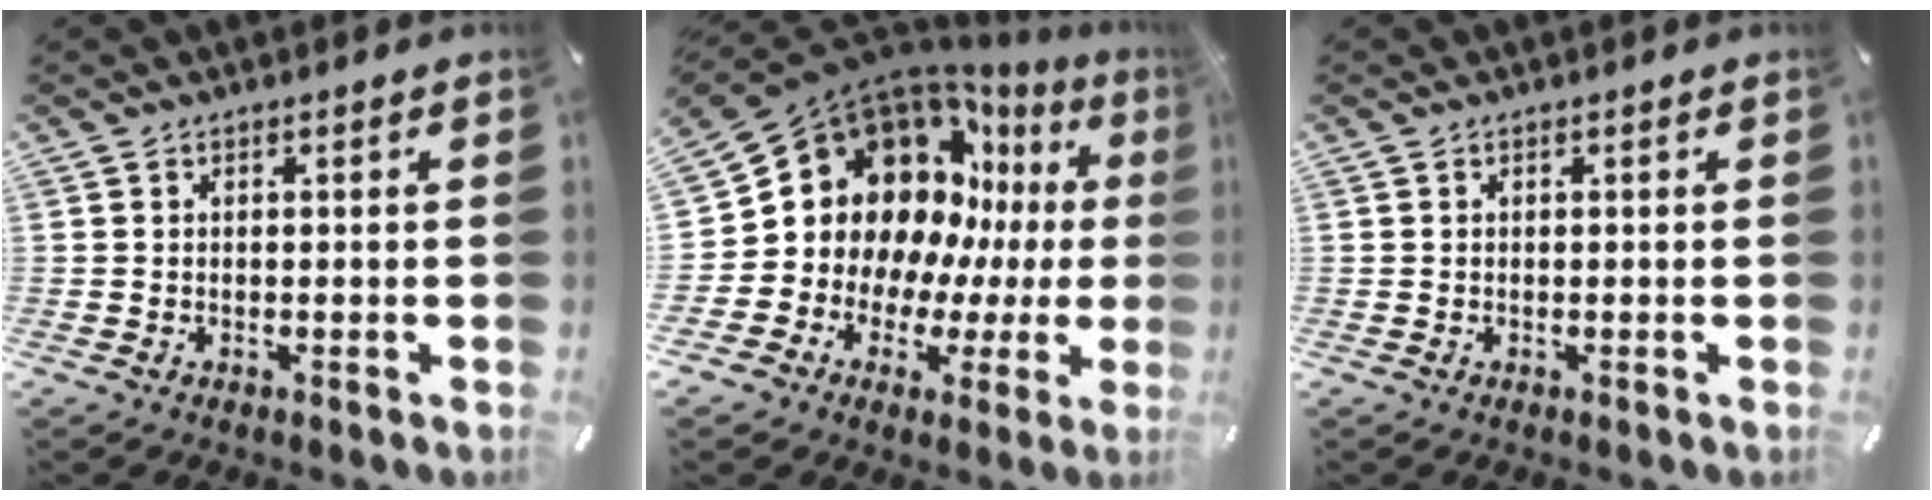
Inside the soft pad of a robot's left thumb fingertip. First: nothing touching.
{"total": 16.9, "force": [5.9, 13.9, 7.4], "torque": [-0.128, -0.072, 0.124]}
{"total": 0.0}